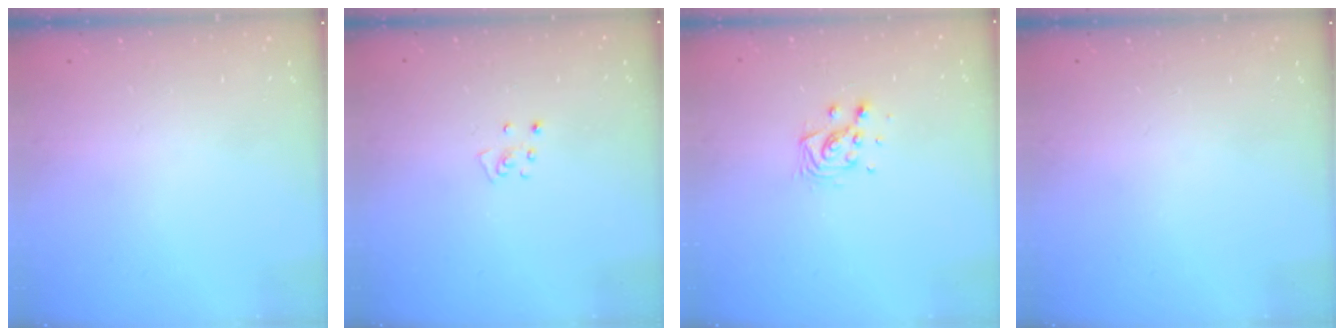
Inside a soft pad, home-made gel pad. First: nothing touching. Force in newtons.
{"total": 3.9, "press": 3.9, "slide": 0.3}
{"total": 7.8, "press": 7.8, "slide": 0.3}
{"total": 0.0}